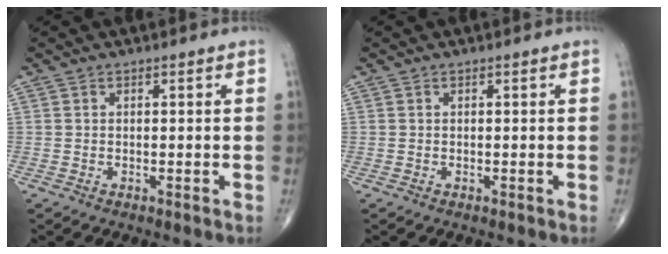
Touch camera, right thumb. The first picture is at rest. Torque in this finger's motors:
{"motor_torque": [-0.13, 0.13, -0.06, -0.06, 0.02]}